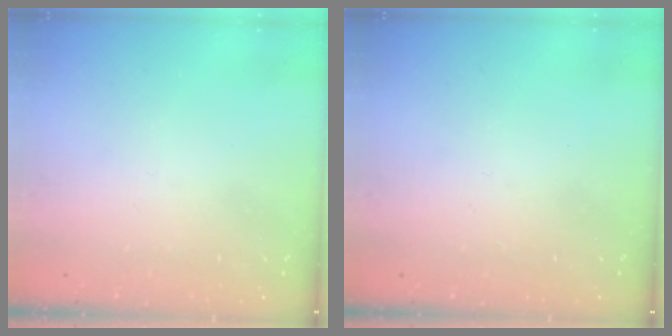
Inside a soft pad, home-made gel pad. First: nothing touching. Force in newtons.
{"total": 0.0}